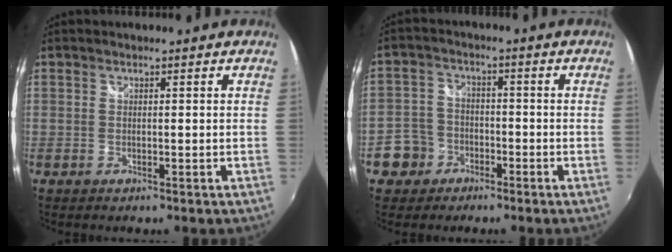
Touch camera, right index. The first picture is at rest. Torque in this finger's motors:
{"motor_torque": [-0.51, -0.05, -1.01, -0.21]}